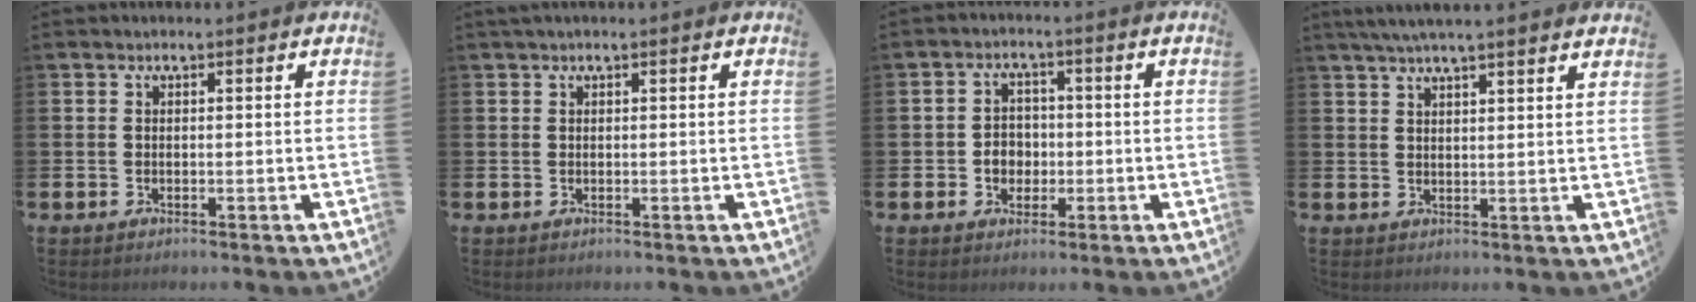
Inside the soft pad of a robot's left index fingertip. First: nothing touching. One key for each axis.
{"total": 0.6, "fx": 0.4, "fy": 0.0, "fz": 0.4, "tx": -0.010, "ty": 0.003, "tz": 0.007}
{"total": 3.2, "fx": -0.6, "fy": 2.9, "fz": 1.3, "tx": -0.013, "ty": -0.002, "tz": -0.021}
{"total": 4.2, "fx": 3.9, "fy": -0.4, "fz": 1.4, "tx": -0.044, "ty": -0.004, "tz": 0.072}